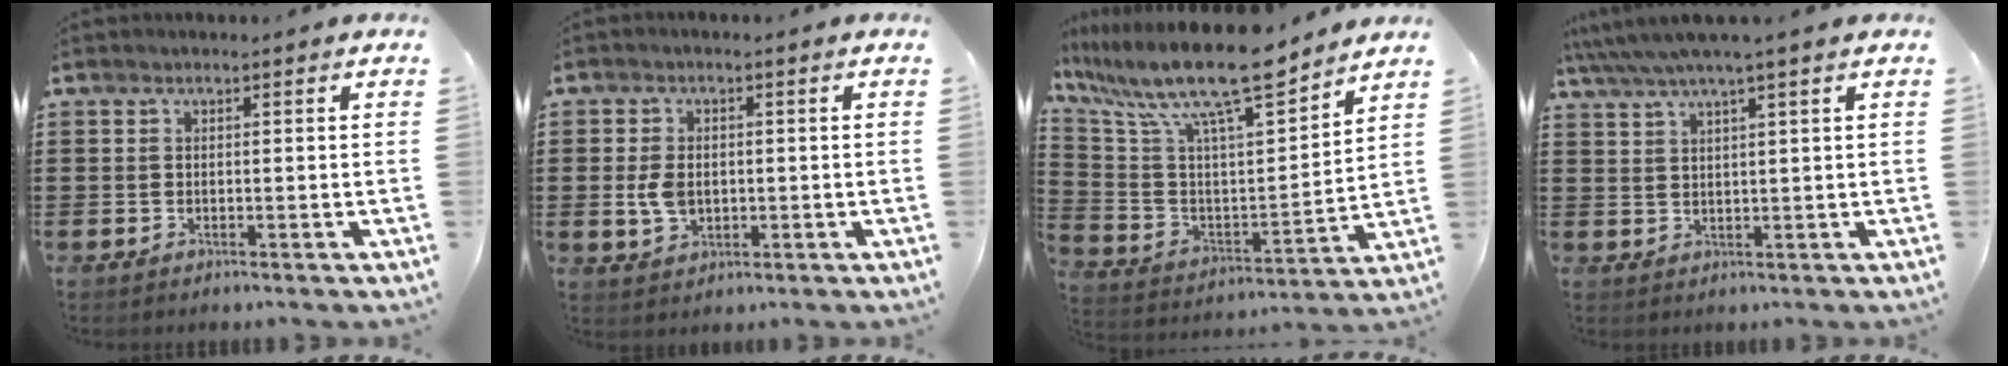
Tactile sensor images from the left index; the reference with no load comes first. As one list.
[{"total": 4.4, "force": [0.0, 3.0, 3.2], "torque": [-0.079, 0.003, -0.004]}, {"total": 13.1, "force": [10.7, 1.7, 7.4], "torque": [-0.177, -0.072, 0.181]}, {"total": 3.2, "force": [2.3, 0.0, 2.2], "torque": [-0.048, -0.003, 0.039]}]